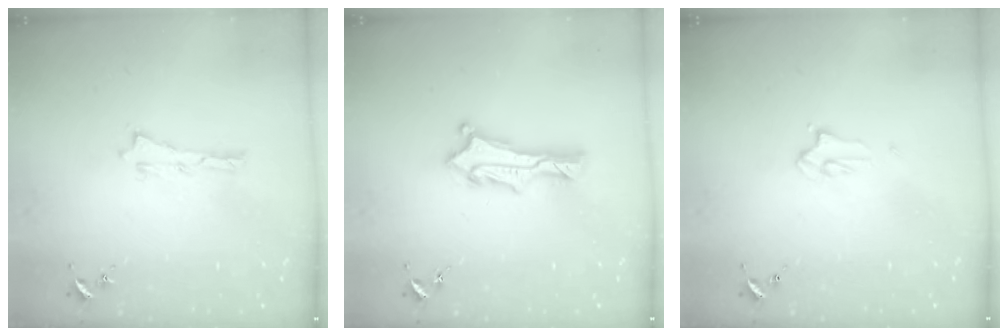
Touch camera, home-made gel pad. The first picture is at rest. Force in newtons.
{"total": 2.4, "press": 2.4, "slide": 0.3}
{"total": 2.2, "press": 2.2, "slide": 0.2}